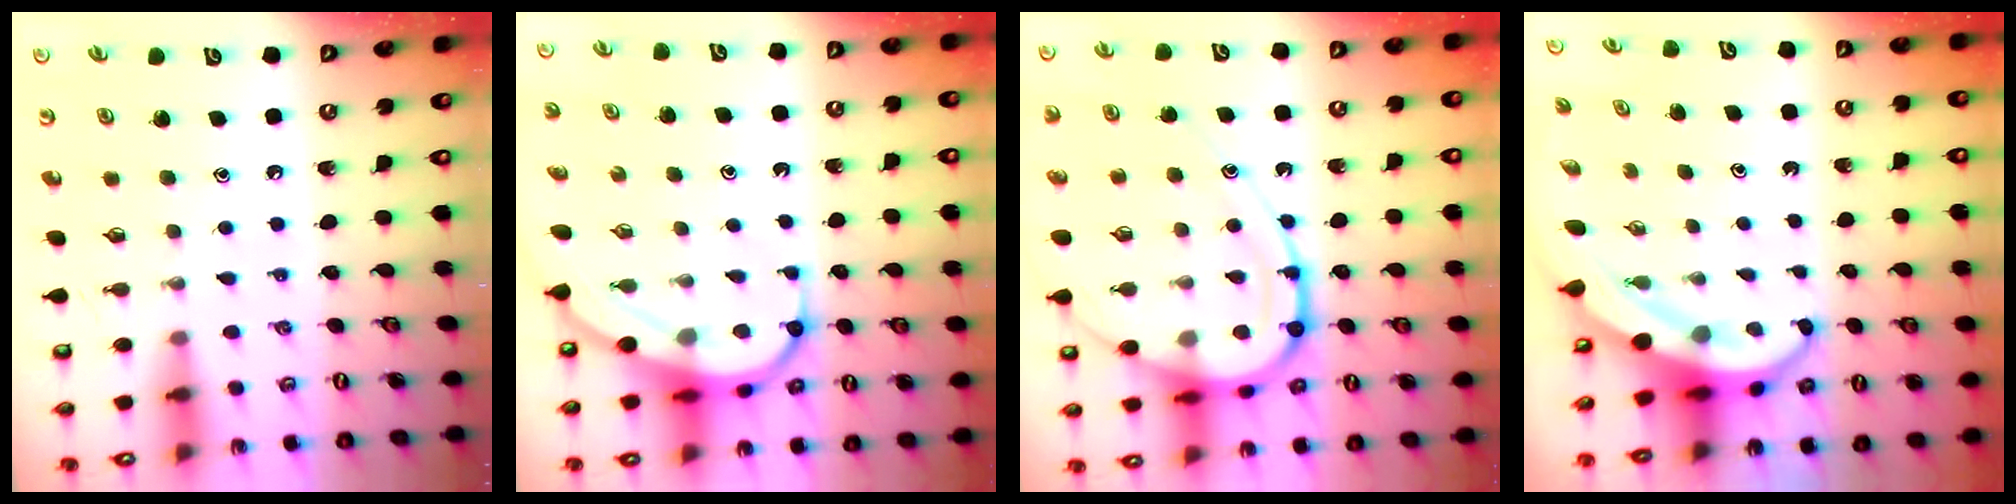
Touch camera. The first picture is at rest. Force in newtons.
{"total": 8.4, "press": 8.3, "slide": 0.7}
{"total": 17.7, "press": 17.6, "slide": 1.8}
{"total": 6.7, "press": 6.5, "slide": 1.5}